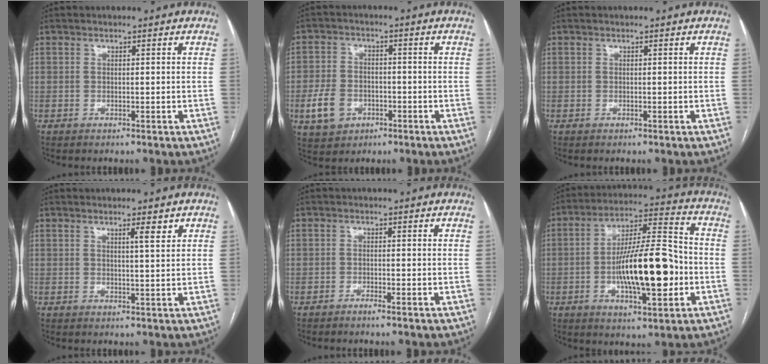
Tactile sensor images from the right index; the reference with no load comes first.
{"total": 6.8, "force": [-2.4, 5.4, 3.4], "torque": [-0.082, 0.011, -0.032]}
{"total": 0.0}
{"total": 2.7, "force": [1.6, 0.1, 2.1], "torque": [-0.034, -0.004, 0.026]}
{"total": 1.2, "force": [-0.9, 0.1, 0.8], "torque": [-0.016, 0.001, -0.015]}
{"total": 16.4, "force": [-3.2, 3.9, 15.6], "torque": [-0.275, 0.011, -0.050]}